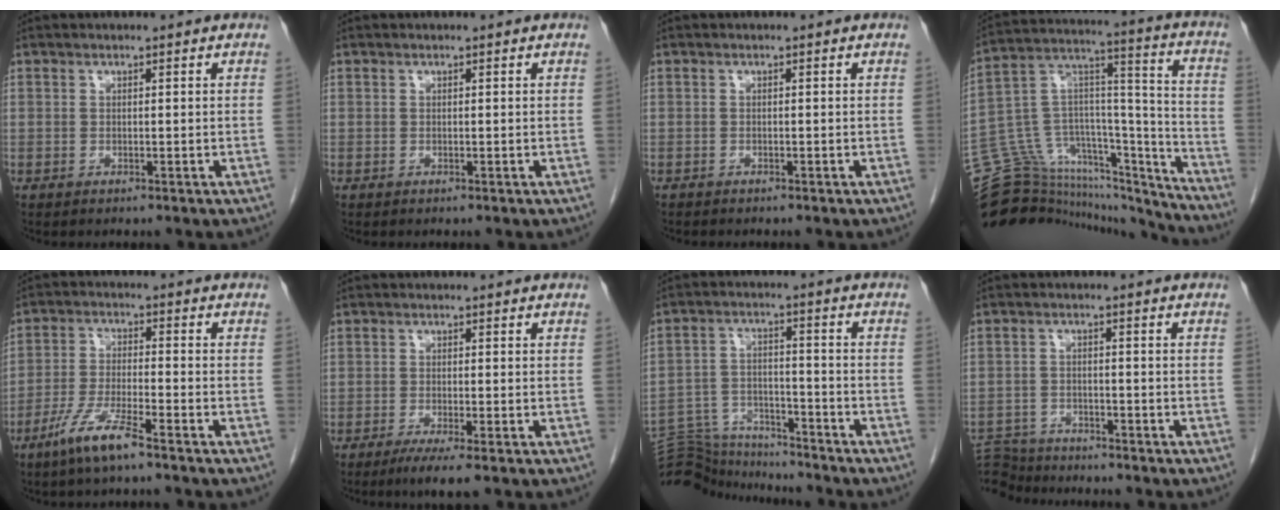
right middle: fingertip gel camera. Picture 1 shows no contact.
{"total": 0.0}
{"total": 1.1, "force": [-1.0, 0.4, 0.3], "torque": [-0.012, -0.001, -0.013]}
{"total": 31.6, "force": [-28.8, 8.9, 9.7], "torque": [-0.155, 0.047, -0.419]}
{"total": 7.1, "force": [-4.9, 0.3, 5.2], "torque": [-0.110, -0.013, -0.095]}
{"total": 4.0, "force": [-2.5, 0.1, 3.0], "torque": [-0.049, -0.013, -0.044]}
{"total": 12.7, "force": [-12.5, 1.8, 1.4], "torque": [-0.029, 0.023, -0.204]}
{"total": 7.8, "force": [-7.6, 1.8, 0.3], "torque": [-0.009, 0.004, -0.131]}